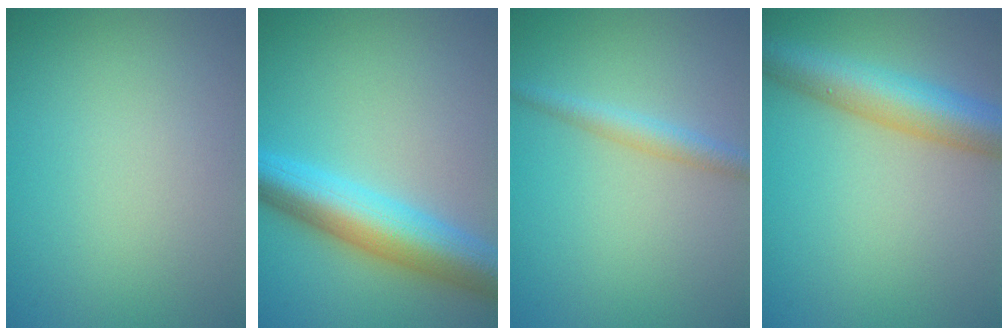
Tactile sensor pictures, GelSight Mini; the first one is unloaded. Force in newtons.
{"total": 7.8, "press": 7.8, "slide": 0.1}
{"total": 2.0, "press": 2.0, "slide": 0.0}
{"total": 6.7, "press": 6.7, "slide": 0.1}